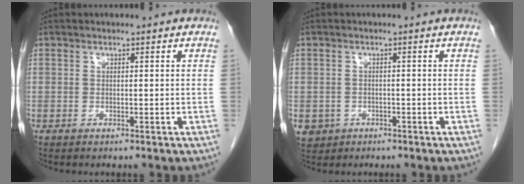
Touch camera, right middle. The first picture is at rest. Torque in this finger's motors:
{"motor_torque": [0.15, -0.07, 0.09, 0.00]}